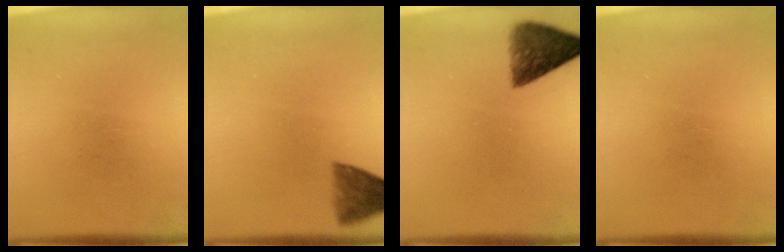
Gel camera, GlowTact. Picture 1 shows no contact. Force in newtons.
{"total": 4.8}
{"total": 6.5}
{"total": 0.0}